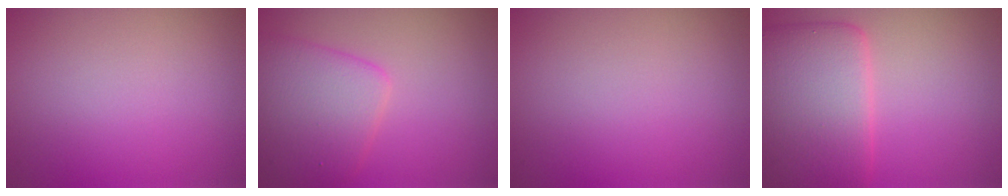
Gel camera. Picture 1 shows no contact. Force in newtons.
{"total": 4.8, "press": 4.8, "slide": 0.1}
{"total": 0.0}
{"total": 8.1, "press": 8.1, "slide": 0.2}